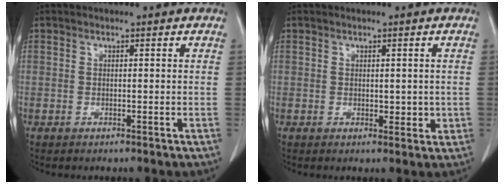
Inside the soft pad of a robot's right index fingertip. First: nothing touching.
{"total": 2.1, "force": [0.0, 1.4, 1.6], "torque": [-0.017, -0.003, 0.007]}